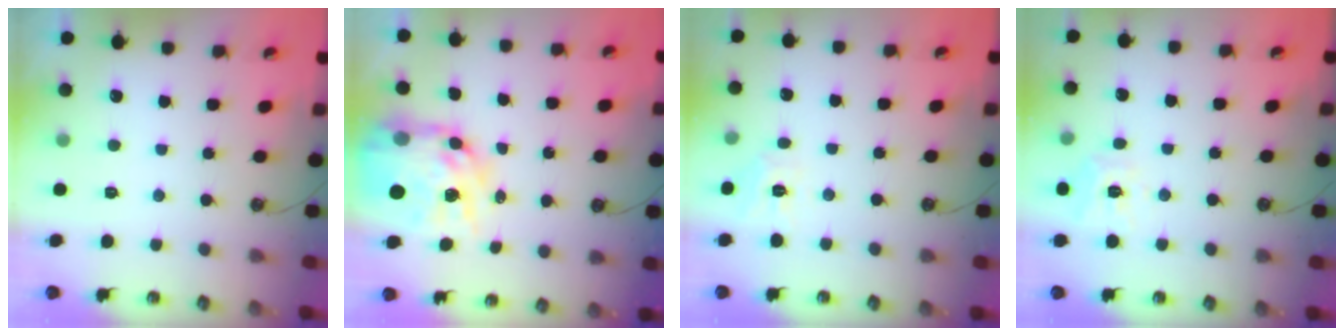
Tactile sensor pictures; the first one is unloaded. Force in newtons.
{"total": 19.2, "press": 19.2, "slide": 1.5}
{"total": 5.3, "press": 5.3, "slide": 0.5}
{"total": 8.8, "press": 8.8, "slide": 0.8}